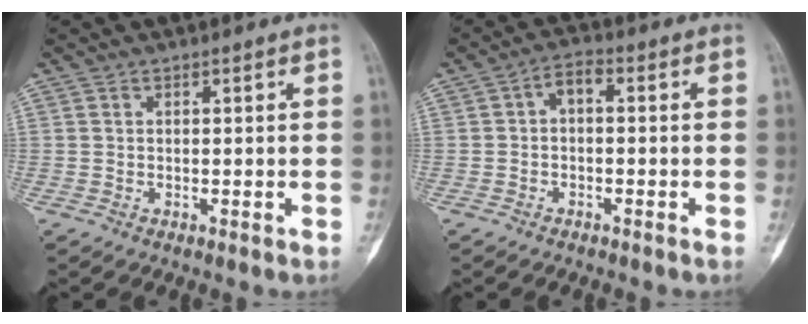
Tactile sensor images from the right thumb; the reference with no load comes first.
{"total": 3.2, "force": [-0.2, 1.5, 2.8], "torque": [-0.043, 0.018, -0.015]}